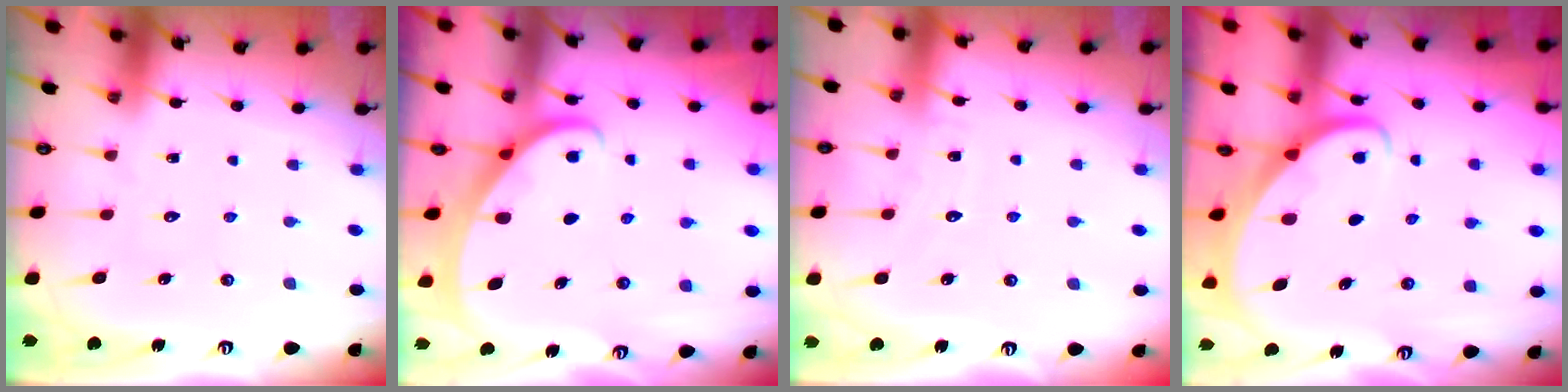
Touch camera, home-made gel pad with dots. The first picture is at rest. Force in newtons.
{"total": 2.2, "press": 2.2, "slide": 0.2}
{"total": 4.7, "press": 4.6, "slide": 0.5}
{"total": 2.4, "press": 2.4, "slide": 0.2}